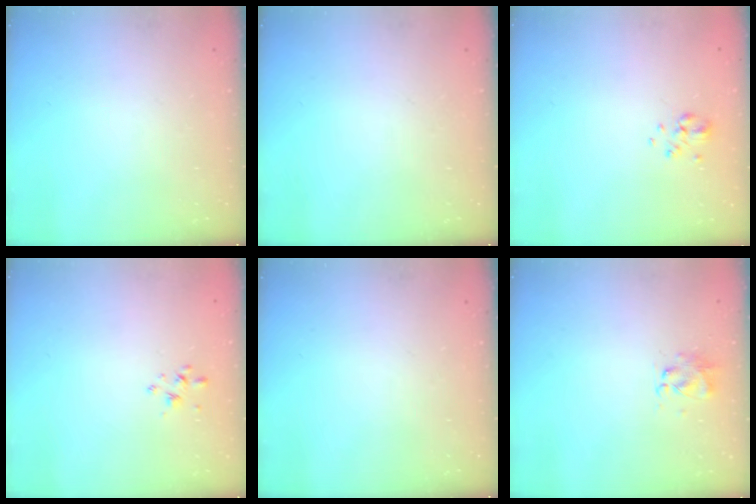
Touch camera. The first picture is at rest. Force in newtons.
{"total": 0.0}
{"total": 3.4, "press": 3.0, "slide": 1.6}
{"total": 2.4, "press": 2.3, "slide": 0.8}
{"total": 0.0}
{"total": 3.6, "press": 3.6, "slide": 0.6}